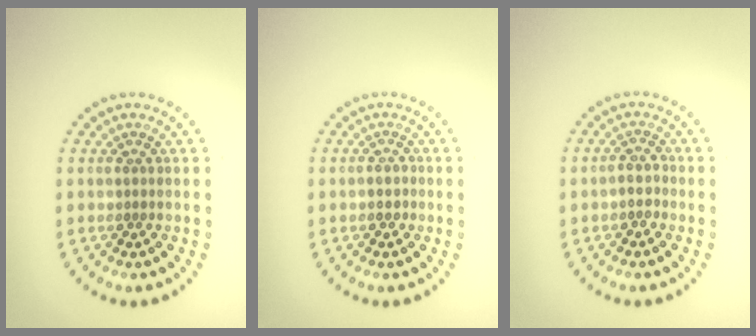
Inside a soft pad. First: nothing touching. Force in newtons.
{"total": 1.2, "press": 1.1, "slide": 0.4}
{"total": 1.3, "press": 1.2, "slide": 0.6}